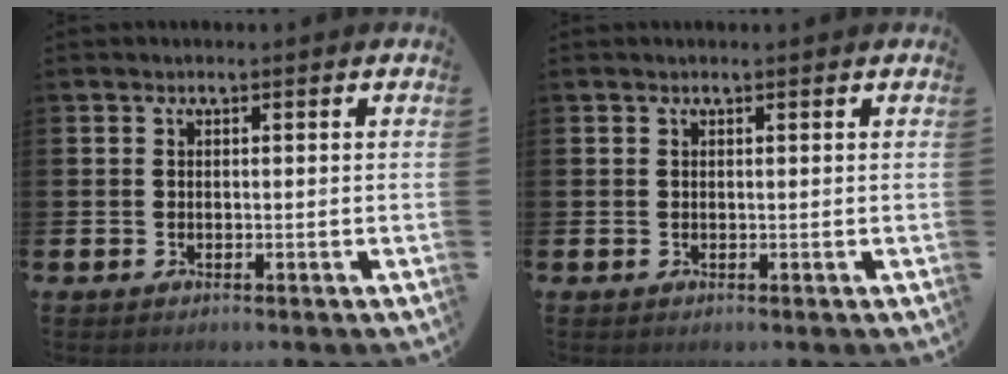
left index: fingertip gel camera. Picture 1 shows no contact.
{"total": 0.0}